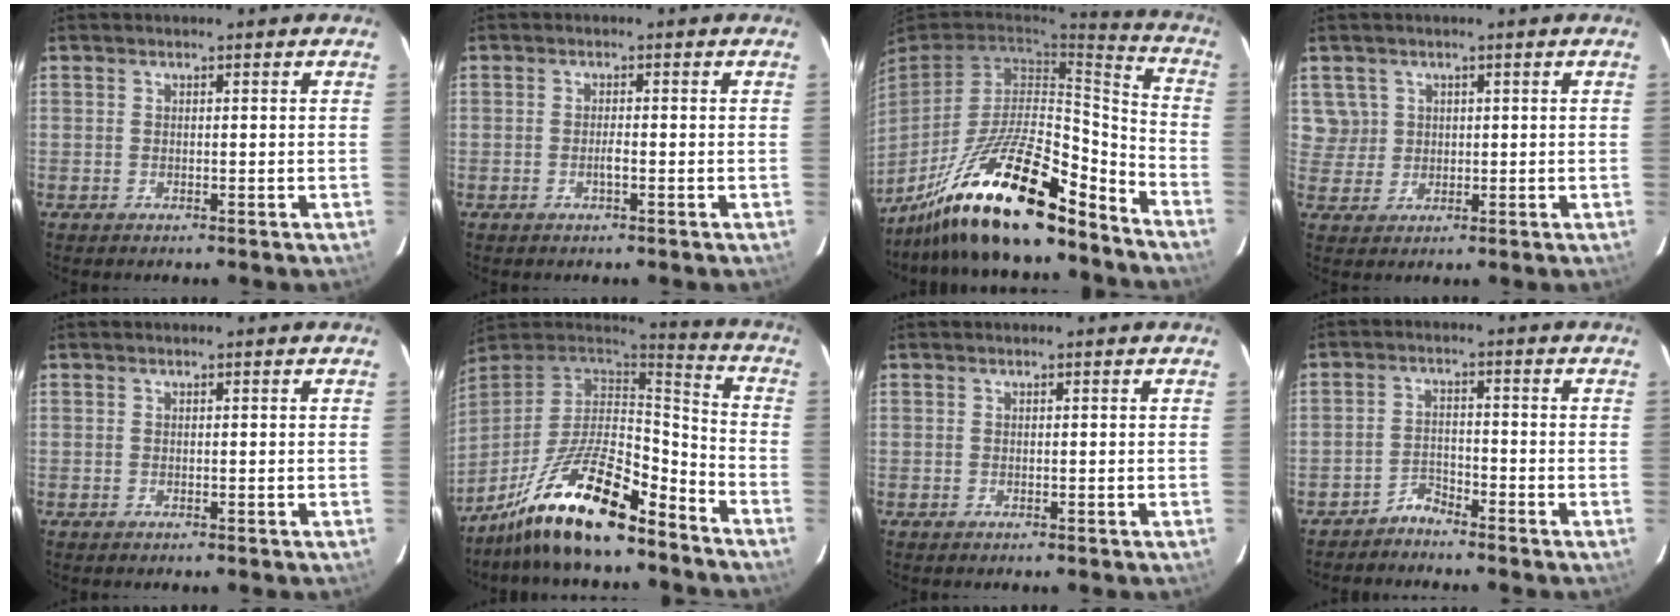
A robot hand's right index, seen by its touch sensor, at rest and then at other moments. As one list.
[{"total": 1.3, "force": [-0.5, 0.3, 1.2], "torque": [-0.023, 0.001, -0.011]}, {"total": 23.4, "force": [-17.6, 5.6, 14.4], "torque": [-0.268, -0.015, -0.300]}, {"total": 4.0, "force": [1.3, 3.7, 0.1], "torque": [0.012, 0.016, 0.028]}, {"total": 0.0}, {"total": 18.9, "force": [-13.3, 5.2, 12.4], "torque": [-0.251, -0.011, -0.239]}, {"total": 0.0}, {"total": 3.0, "force": [-2.9, 0.9, 0.0], "torque": [0.000, 0.007, -0.055]}]